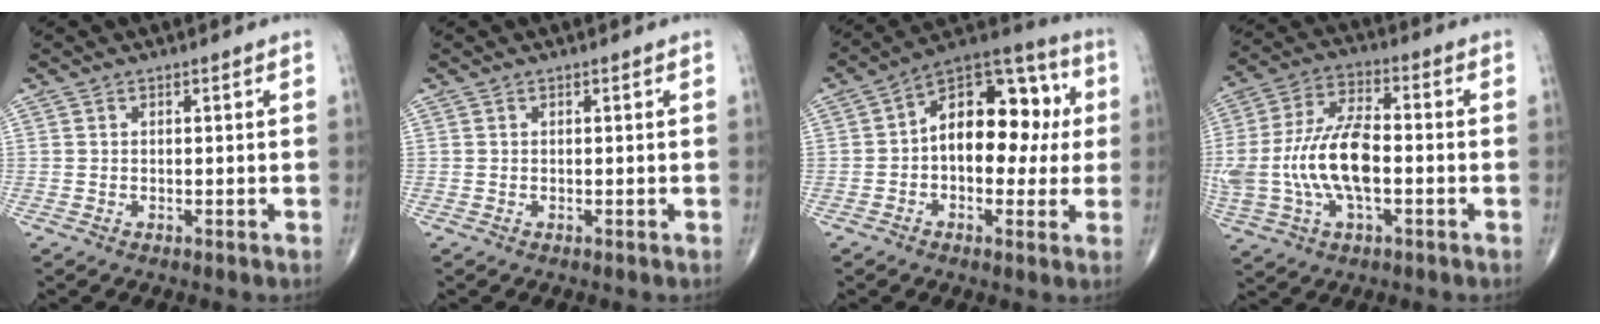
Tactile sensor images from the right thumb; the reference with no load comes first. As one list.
[{"total": 0.0}, {"total": 17.2, "force": [1.1, 10.5, 13.5], "torque": [-0.151, 0.043, 0.005]}, {"total": 17.3, "force": [-2.1, 8.5, 14.9], "torque": [-0.321, 0.026, -0.035]}]